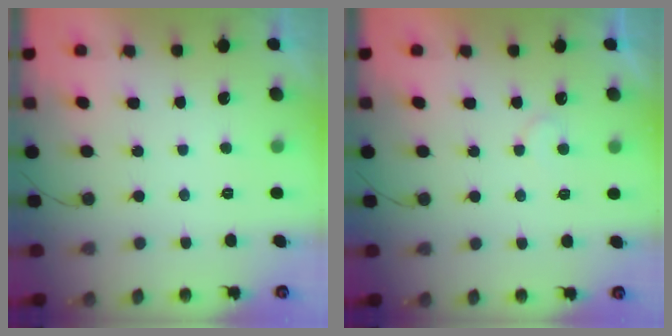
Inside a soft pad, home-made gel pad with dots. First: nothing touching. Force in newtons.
{"total": 4.8, "press": 4.8, "slide": 0.3}